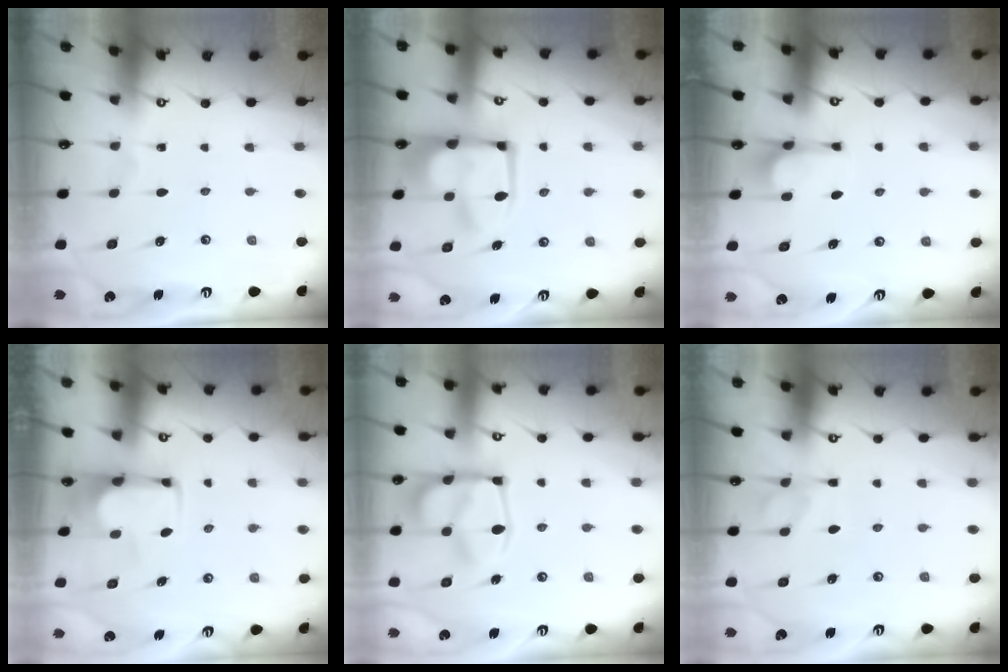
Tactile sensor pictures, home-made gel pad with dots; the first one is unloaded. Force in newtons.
{"total": 10.6, "press": 10.5, "slide": 1.2}
{"total": 4.0, "press": 3.9, "slide": 0.8}
{"total": 3.1, "press": 3.1, "slide": 0.5}
{"total": 16.0, "press": 15.9, "slide": 1.3}
{"total": 1.1, "press": 0.4, "slide": 1.0}